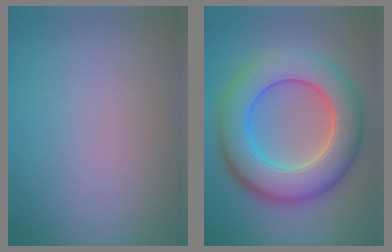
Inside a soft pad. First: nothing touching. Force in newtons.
{"total": 10.1, "press": 10.0, "slide": 0.4}